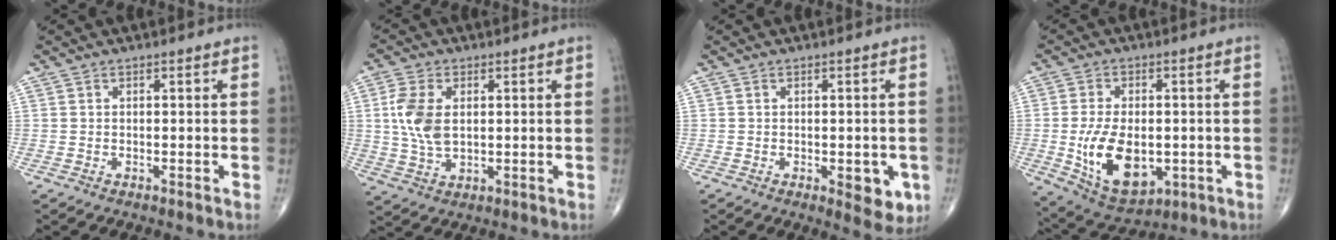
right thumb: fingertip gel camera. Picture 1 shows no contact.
{"total": 8.4, "force": [1.3, 4.9, 6.6], "torque": [-0.141, -0.003, 0.029]}
{"total": 5.5, "force": [-1.6, 2.5, 4.7], "torque": [-0.037, -0.007, -0.014]}
{"total": 14.1, "force": [-2.2, 8.3, 11.2], "torque": [-0.178, -0.009, -0.018]}